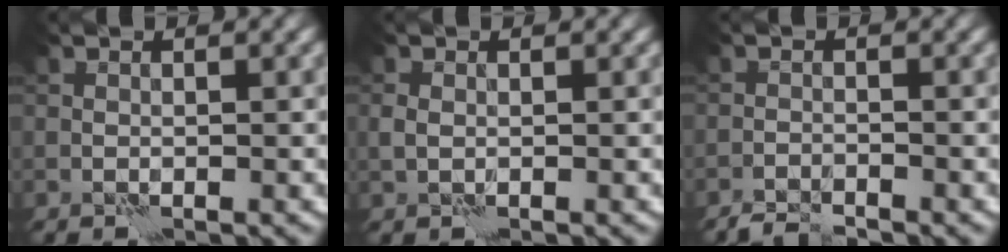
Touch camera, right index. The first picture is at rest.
{"total": 1.0, "force": [0.2, 0.8, 0.6], "torque": [-0.013, 0.001, 0.005]}
{"total": 1.7, "force": [-1.7, 0.1, 0.1], "torque": [0.002, 0.002, -0.035]}